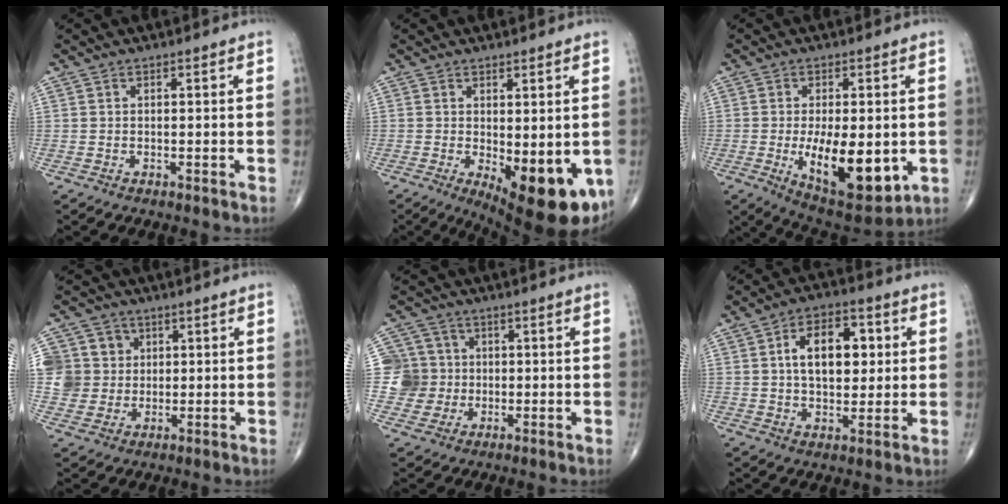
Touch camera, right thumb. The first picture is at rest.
{"total": 13.6, "force": [-3.6, 5.2, 12.1], "torque": [-0.146, -0.027, -0.033]}
{"total": 15.8, "force": [-2.7, 6.8, 14.0], "torque": [-0.200, -0.025, -0.025]}
{"total": 9.1, "force": [1.8, 8.7, 1.9], "torque": [-0.008, 0.010, 0.034]}
{"total": 7.9, "force": [0.1, 7.9, 0.5], "torque": [0.022, 0.015, -0.001]}
{"total": 12.5, "force": [2.4, 7.5, 9.8], "torque": [-0.124, 0.007, 0.036]}